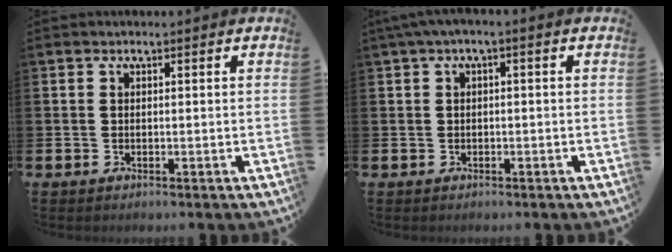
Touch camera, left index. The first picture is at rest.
{"total": 1.1, "force": [-0.4, 0.1, 1.0], "torque": [-0.020, 0.002, -0.008]}